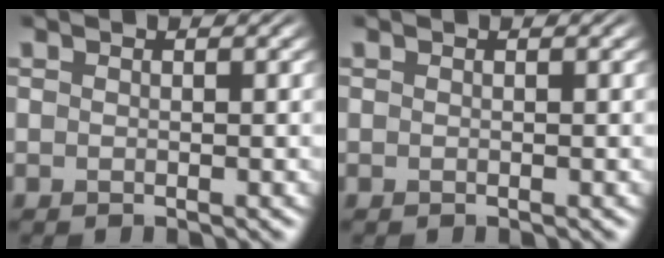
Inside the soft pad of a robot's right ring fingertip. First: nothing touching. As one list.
[{"total": 0.0}]